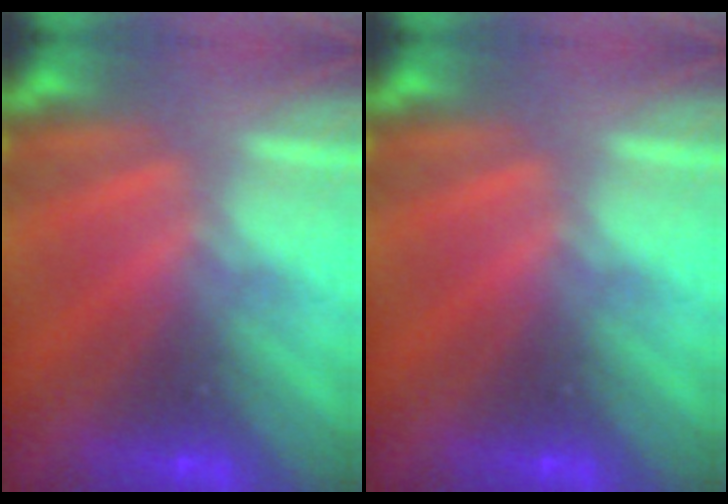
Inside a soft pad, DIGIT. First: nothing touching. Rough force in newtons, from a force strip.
{"total": 0.0}